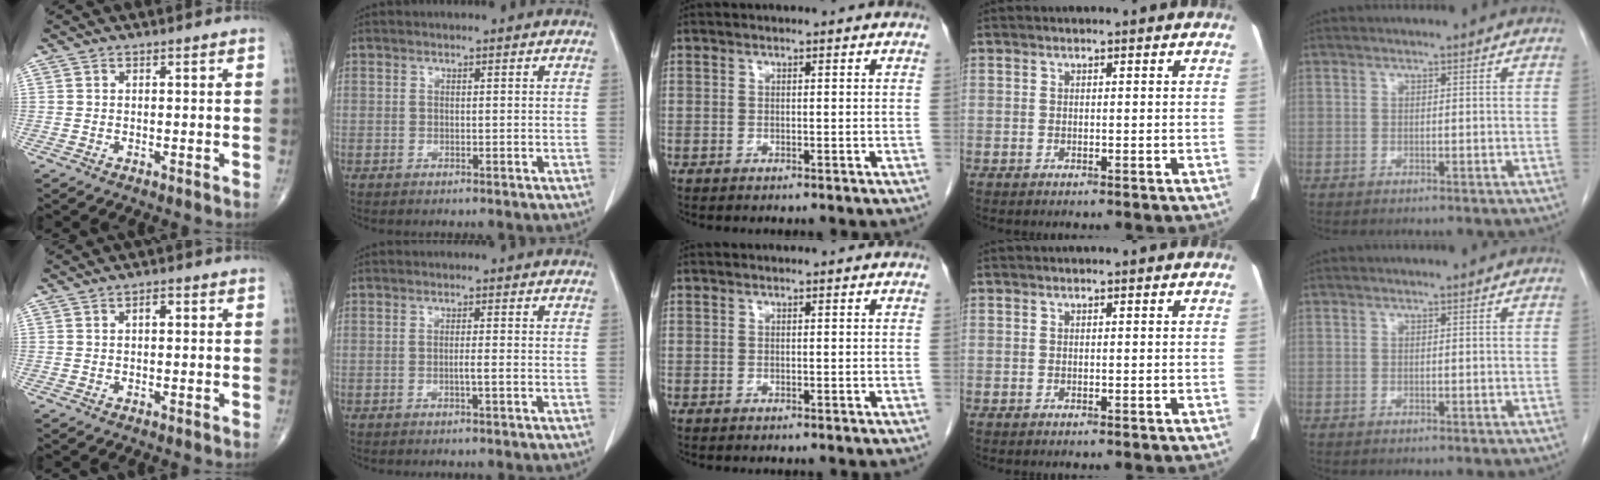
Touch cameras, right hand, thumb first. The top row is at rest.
{"thumb": {"total": 1.8, "force": [0.4, 1.0, 1.5], "torque": [-0.022, 0.006, 0.004]}, "index": {"total": 1.4, "force": [-0.3, -0.1, 1.4], "torque": [-0.022, 0.001, -0.004]}}